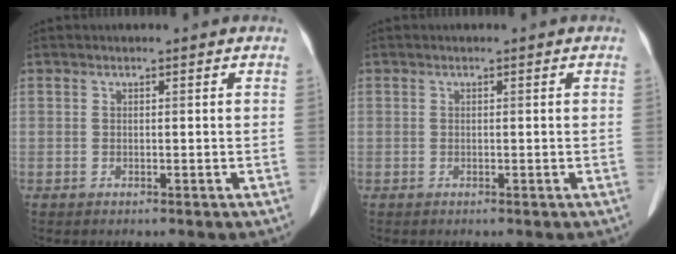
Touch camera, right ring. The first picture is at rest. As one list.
[{"total": 0.0}]